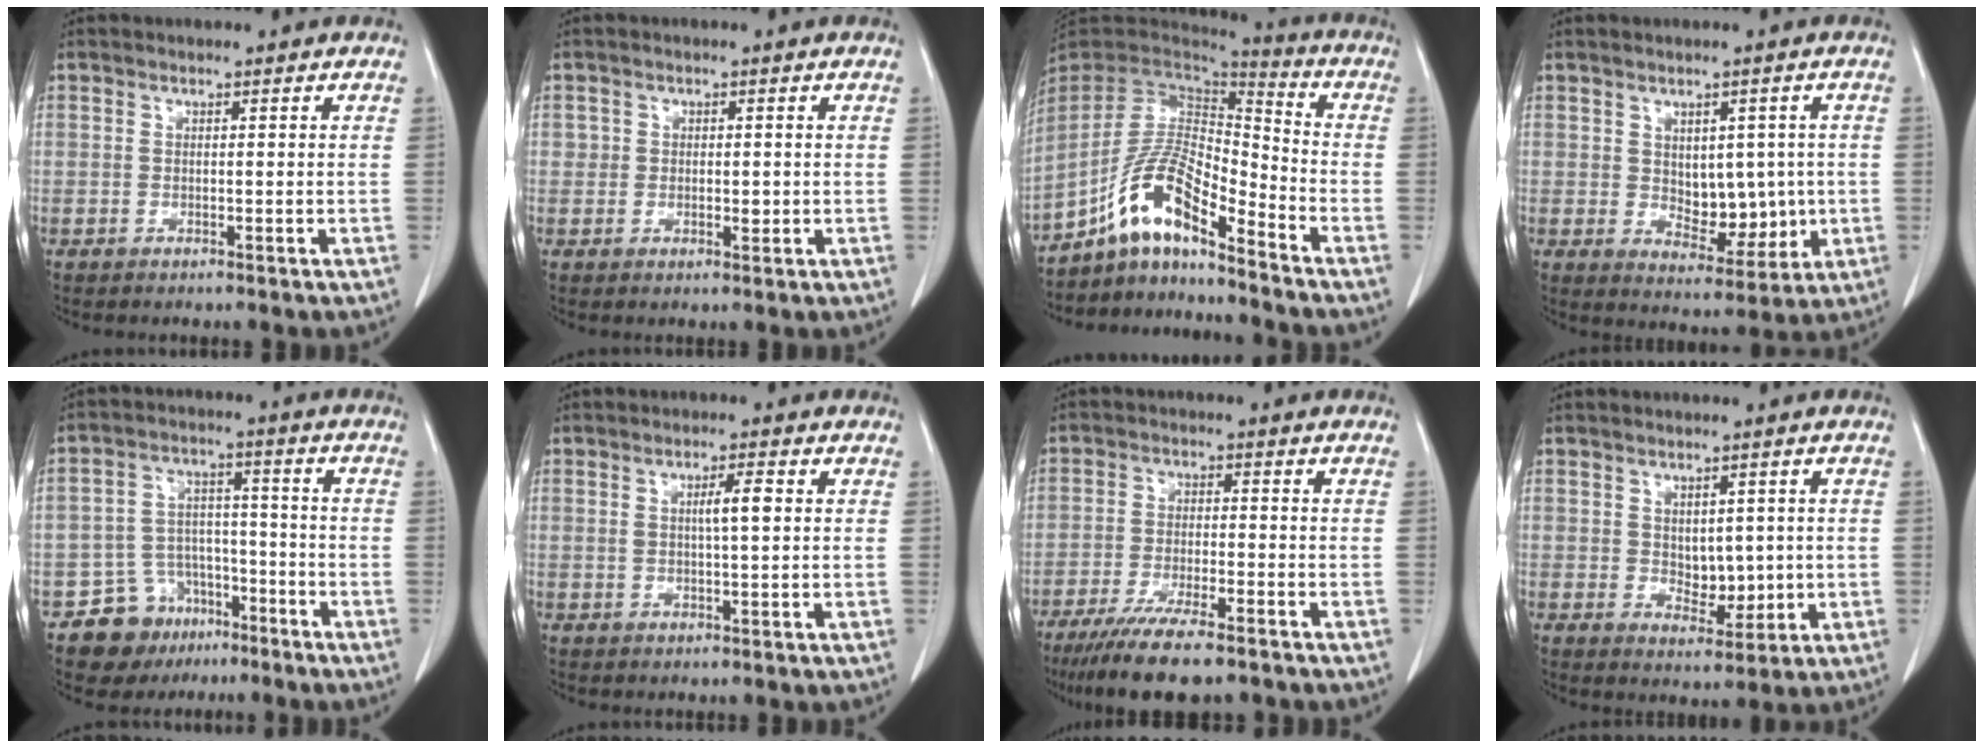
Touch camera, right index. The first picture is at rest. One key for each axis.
{"total": 2.0, "fx": 0.1, "fy": 1.6, "fz": 1.2, "tx": -0.013, "ty": 0.000, "tz": 0.003}
{"total": 11.8, "fx": -8.0, "fy": 2.4, "fz": 8.2, "tx": -0.169, "ty": 0.022, "tz": -0.148}
{"total": 7.2, "fx": 0.2, "fy": 4.4, "fz": 5.8, "tx": -0.072, "ty": -0.001, "tz": 0.021}
{"total": 8.7, "fx": -5.4, "fy": 6.7, "fz": 1.7, "tx": -0.027, "ty": 0.029, "tz": -0.079}
{"total": 3.2, "fx": 0.8, "fy": 0.3, "fz": 3.1, "tx": -0.053, "ty": 0.002, "tz": 0.016}
{"total": 11.0, "fx": -8.5, "fy": 1.7, "fz": 6.8, "tx": -0.111, "ty": -0.023, "tz": -0.136}
{"total": 4.7, "fx": 0.2, "fy": 3.0, "fz": 3.7, "tx": -0.049, "ty": -0.004, "tz": 0.017}